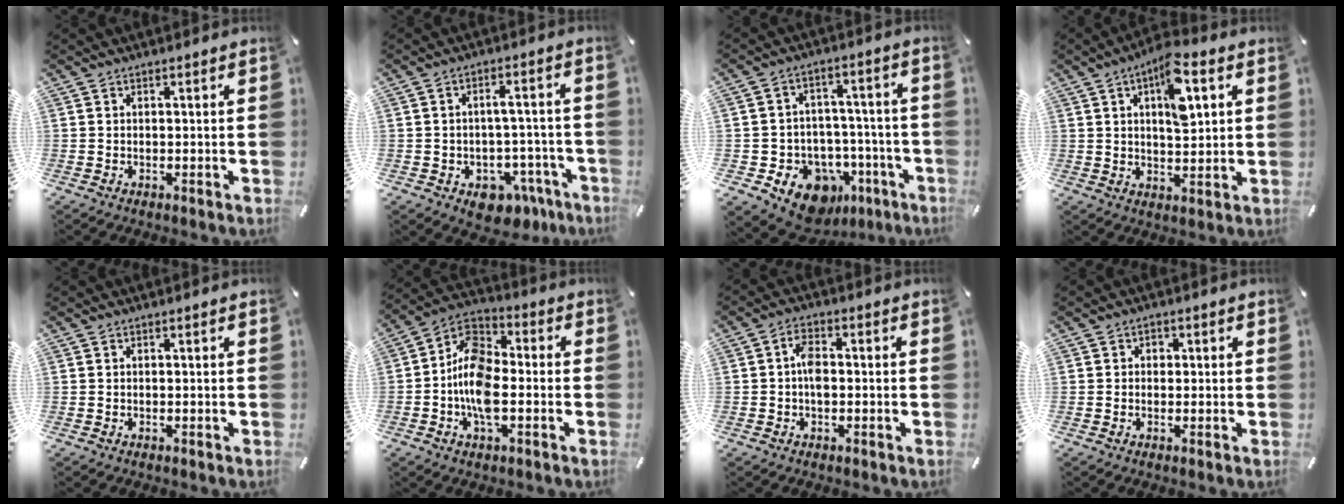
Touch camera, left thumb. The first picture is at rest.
{"total": 6.7, "force": [-2.3, 5.0, 3.8], "torque": [-0.045, 0.001, -0.038]}
{"total": 12.6, "force": [-7.1, 9.2, 4.8], "torque": [-0.049, 0.043, -0.111]}
{"total": 10.5, "force": [4.3, 4.8, 8.3], "torque": [-0.118, -0.012, 0.068]}
{"total": 0.0}
{"total": 11.7, "force": [-3.3, 6.9, 8.8], "torque": [-0.190, 0.013, -0.061]}
{"total": 4.2, "force": [-0.4, 2.4, 3.4], "torque": [-0.072, 0.006, -0.008]}
{"total": 1.4, "force": [-0.1, 1.3, 0.5], "torque": [-0.004, 0.003, -0.007]}